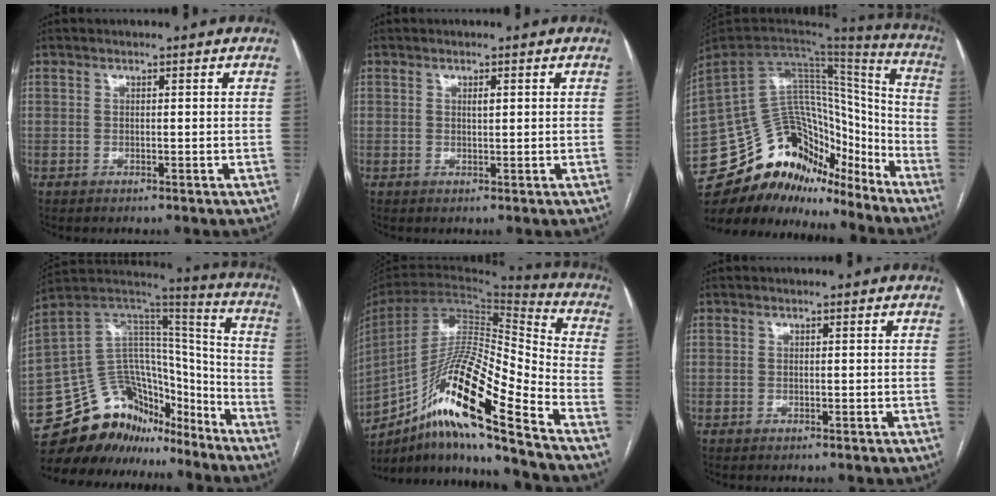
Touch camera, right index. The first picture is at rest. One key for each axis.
{"total": 0.9, "fx": 0.4, "fy": 0.3, "fz": 0.8, "tx": -0.014, "ty": 0.000, "tz": 0.005}
{"total": 23.8, "fx": -18.6, "fy": 11.2, "fz": 9.7, "tx": -0.200, "ty": 0.040, "tz": -0.298}
{"total": 20.5, "fx": -16.8, "fy": 10.0, "fz": 6.4, "tx": -0.127, "ty": 0.077, "tz": -0.273}
{"total": 20.4, "fx": -13.1, "fy": 0.8, "fz": 15.7, "tx": -0.302, "ty": -0.006, "tz": -0.240}
{"total": 0.0}